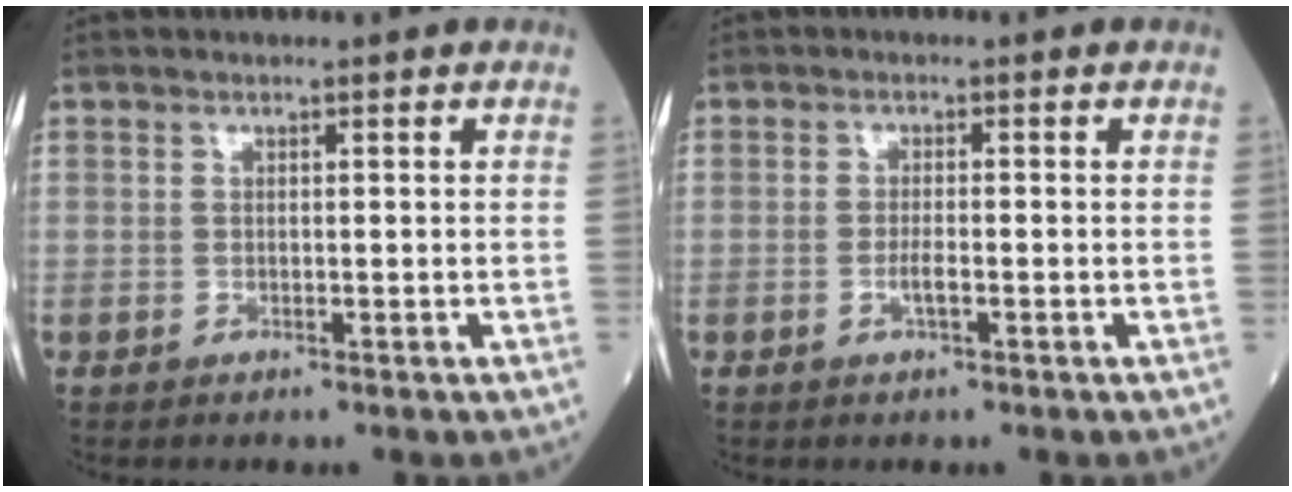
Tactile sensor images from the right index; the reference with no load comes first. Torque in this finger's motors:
{"motor_torque": [0.19, -0.05, 0.19, 0.05]}